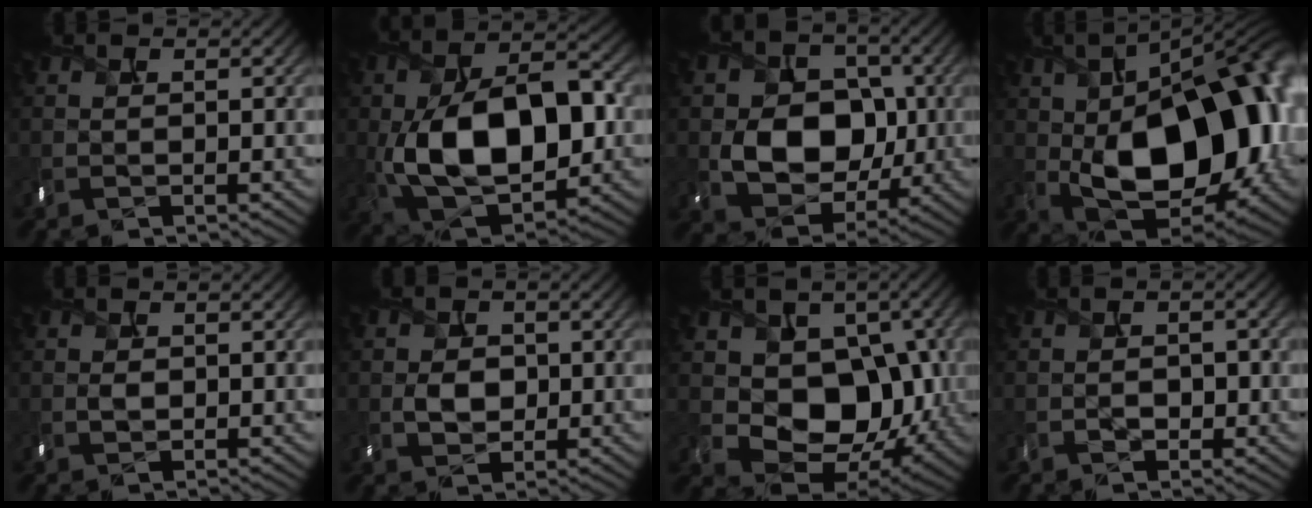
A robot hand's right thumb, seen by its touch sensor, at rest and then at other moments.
{"total": 15.1, "force": [-0.7, 8.9, 12.2], "torque": [-0.212, 0.005, -0.011]}
{"total": 9.0, "force": [-0.9, 7.2, 5.3], "torque": [-0.102, -0.015, -0.015]}
{"total": 21.5, "force": [-1.7, 12.5, 17.4], "torque": [-0.271, -0.021, -0.028]}
{"total": 0.7, "force": [-0.2, 0.7, 0.3], "torque": [-0.010, -0.002, 0.003]}
{"total": 2.5, "force": [-0.4, 2.2, 1.2], "torque": [-0.027, -0.009, -0.003]}
{"total": 11.0, "force": [0.2, 8.5, 7.0], "torque": [-0.119, -0.028, 0.012]}
{"total": 2.7, "force": [-0.8, 2.0, 1.7], "torque": [-0.034, -0.009, 0.001]}